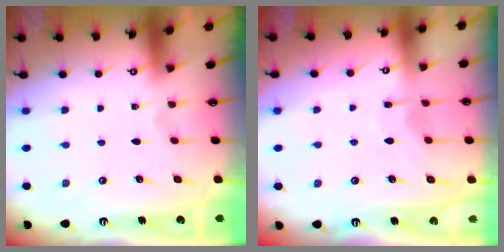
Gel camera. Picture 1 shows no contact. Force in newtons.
{"total": 5.3, "press": 5.3, "slide": 0.5}